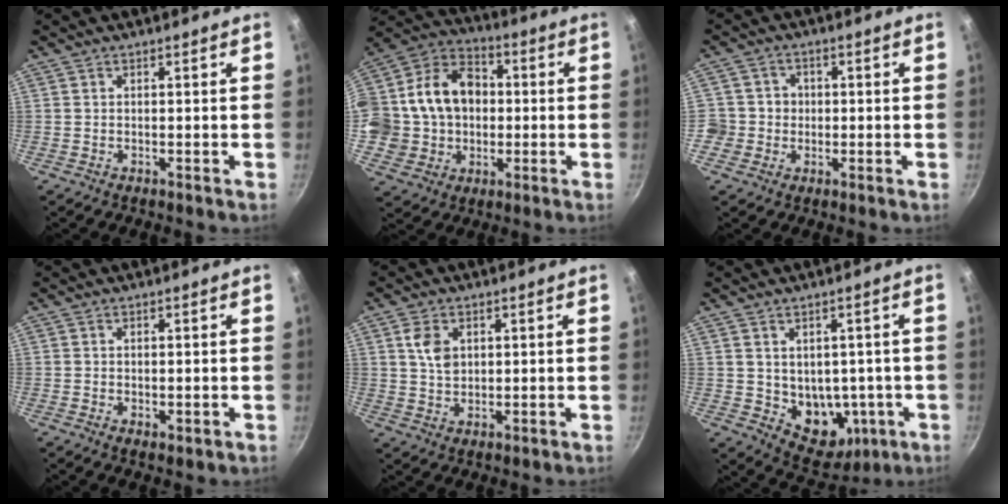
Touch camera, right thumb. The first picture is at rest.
{"total": 19.9, "force": [0.7, 16.5, 11.1], "torque": [-0.193, 0.041, 0.010]}
{"total": 4.7, "force": [-0.5, 4.6, 0.7], "torque": [0.027, 0.012, -0.015]}
{"total": 1.9, "force": [-0.2, 1.1, 1.5], "torque": [-0.021, -0.005, -0.001]}
{"total": 5.2, "force": [1.6, 3.5, 3.5], "torque": [-0.055, -0.005, 0.033]}
{"total": 10.9, "force": [-1.1, 8.4, 6.9], "torque": [-0.057, -0.008, 0.010]}